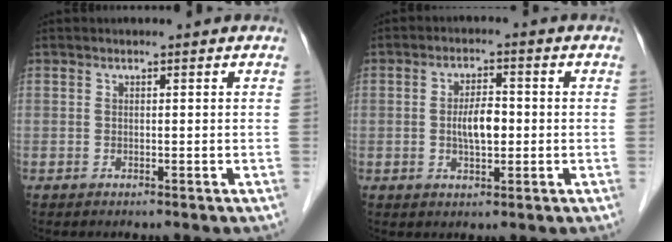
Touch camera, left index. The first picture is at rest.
{"total": 4.7, "force": [-0.4, 1.9, 4.3], "torque": [-0.083, 0.004, -0.008]}